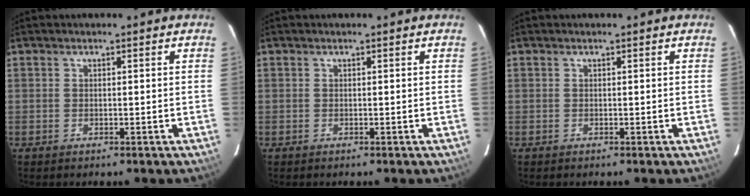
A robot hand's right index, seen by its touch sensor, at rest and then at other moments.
{"total": 0.0}
{"total": 0.0}